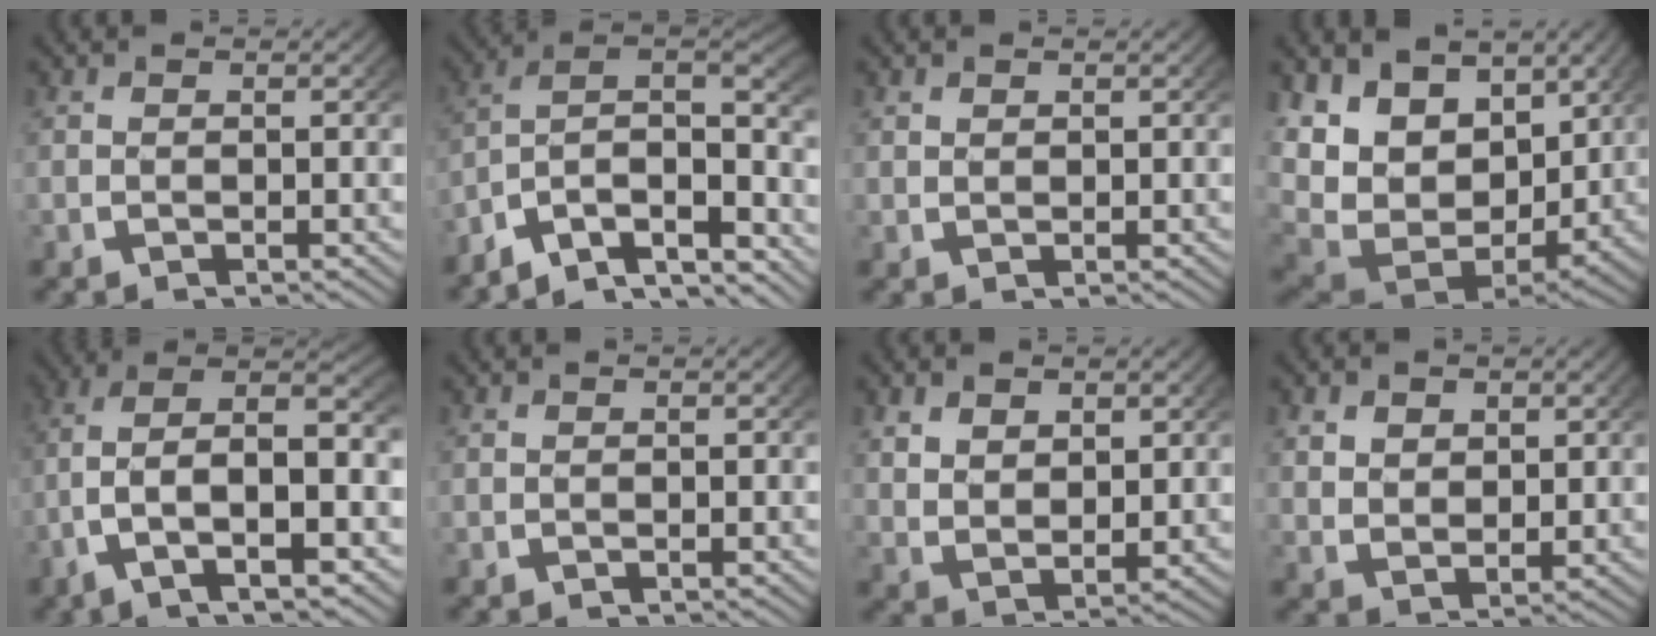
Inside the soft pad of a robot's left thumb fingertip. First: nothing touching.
{"total": 15.0, "force": [-3.5, 11.2, 9.4], "torque": [-0.185, -0.035, -0.066]}
{"total": 0.7, "force": [0.6, 0.2, 0.0], "torque": [0.003, 0.000, 0.016]}
{"total": 13.7, "force": [0.7, 10.1, 9.3], "torque": [-0.208, -0.048, 0.023]}
{"total": 11.5, "force": [-1.1, 6.8, 9.2], "torque": [-0.193, -0.039, -0.007]}
{"total": 0.0}
{"total": 3.5, "force": [1.2, 2.3, 2.3], "torque": [-0.045, -0.015, 0.036]}
{"total": 3.0, "force": [1.3, 2.2, 1.6], "torque": [-0.029, -0.012, 0.034]}